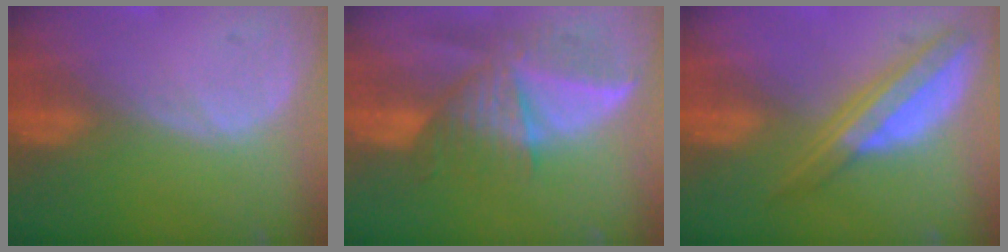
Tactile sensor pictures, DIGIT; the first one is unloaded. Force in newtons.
{"total": 8.4, "press": 7.9, "slide": 2.9}
{"total": 7.2, "press": 6.2, "slide": 3.6}